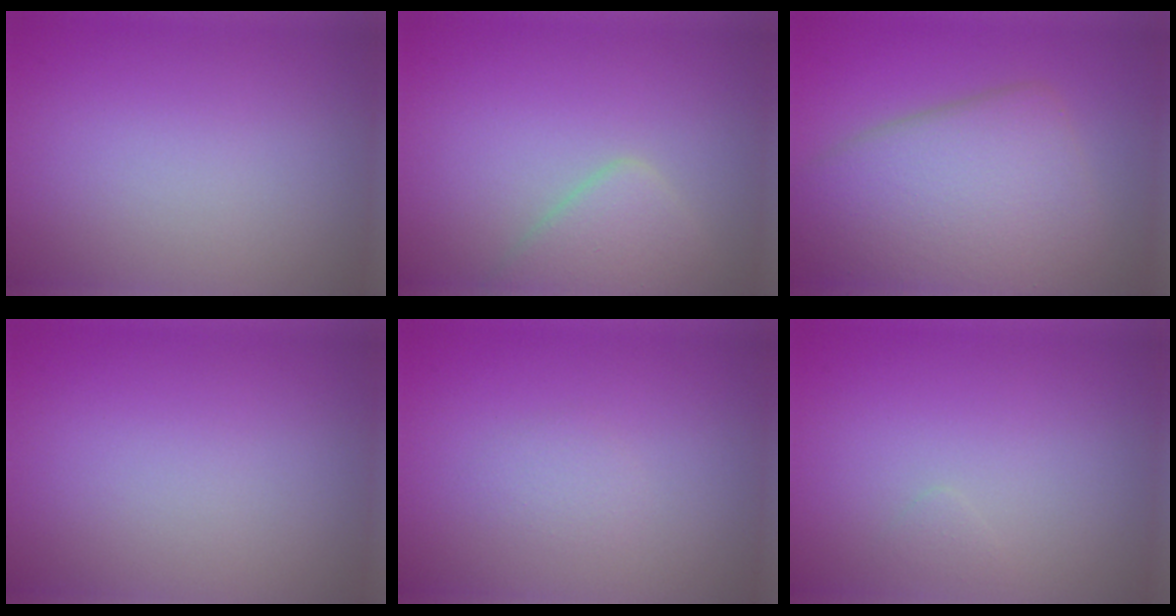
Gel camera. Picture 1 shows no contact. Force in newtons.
{"total": 3.1, "press": 3.1, "slide": 0.0}
{"total": 8.9, "press": 8.9, "slide": 0.5}
{"total": 0.0}
{"total": 1.0, "press": 1.0, "slide": 0.1}
{"total": 0.6, "press": 0.6, "slide": 0.0}